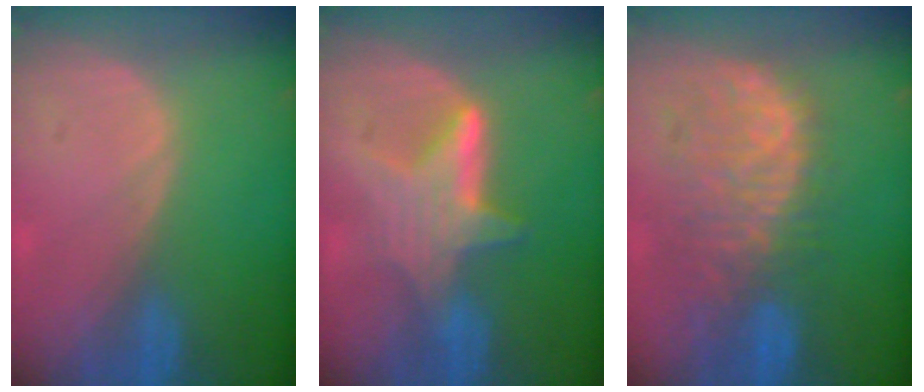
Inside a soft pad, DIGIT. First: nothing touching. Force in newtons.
{"total": 6.4, "press": 6.2, "slide": 1.7}
{"total": 10.6, "press": 9.4, "slide": 4.9}